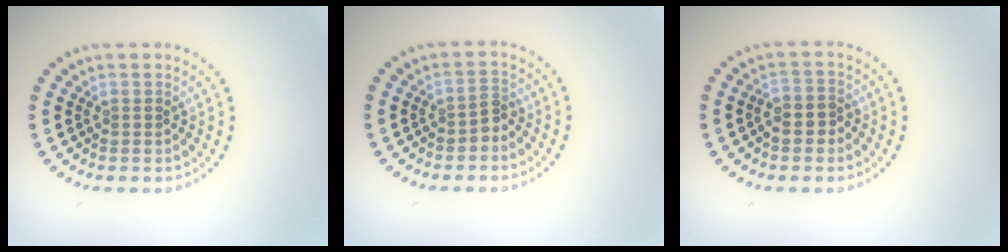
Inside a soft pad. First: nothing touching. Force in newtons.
{"total": 1.4, "press": 1.2, "slide": 0.6}
{"total": 1.7, "press": 1.6, "slide": 0.8}